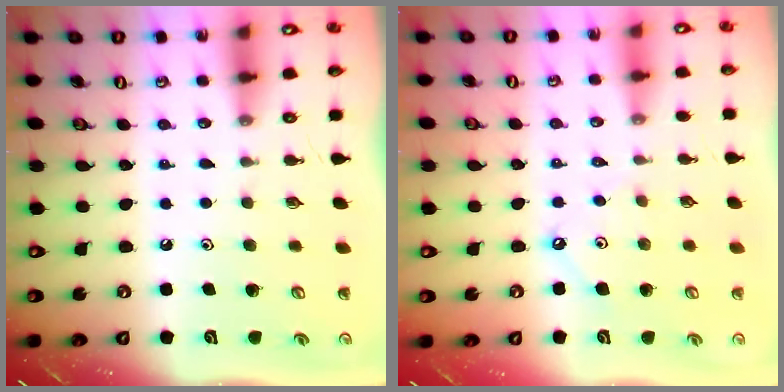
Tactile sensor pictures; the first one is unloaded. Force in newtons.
{"total": 3.5, "press": 3.5, "slide": 0.3}